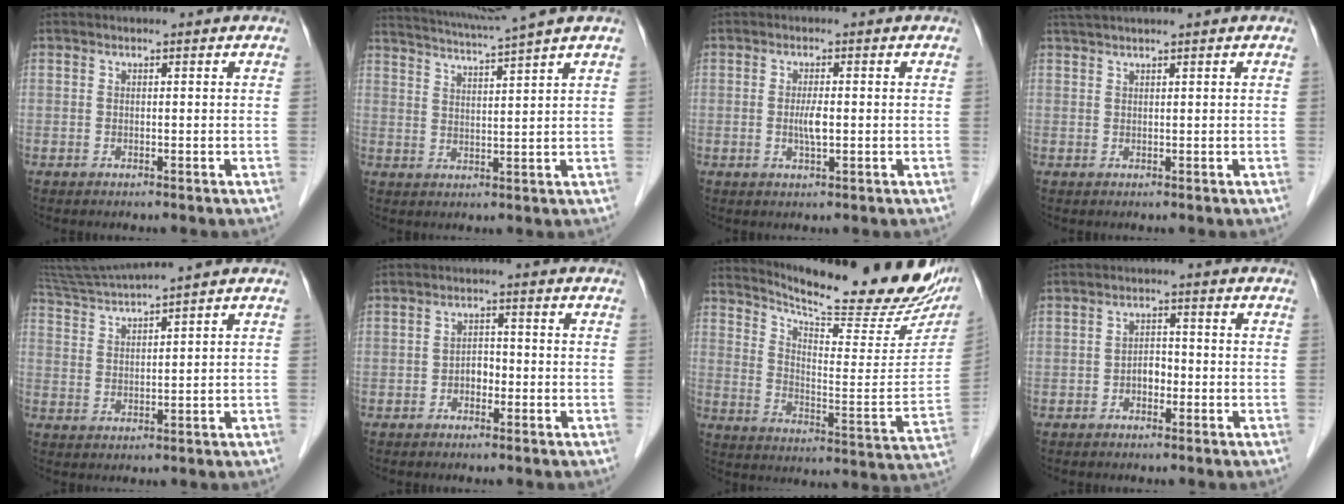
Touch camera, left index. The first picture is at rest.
{"total": 9.8, "force": [8.6, -2.5, 4.0], "torque": [-0.076, -0.004, 0.134]}
{"total": 2.4, "force": [-0.2, 0.4, 2.4], "torque": [-0.049, -0.002, -0.002]}
{"total": 4.1, "force": [3.5, -0.4, 2.1], "torque": [-0.033, 0.033, 0.066]}
{"total": 7.6, "force": [6.9, -1.9, 2.7], "torque": [-0.057, 0.010, 0.134]}
{"total": 2.1, "force": [-0.9, 1.3, 1.4], "torque": [-0.017, 0.007, -0.016]}
{"total": 22.6, "force": [20.4, 3.1, 9.3], "torque": [-0.146, -0.069, 0.270]}
{"total": 2.3, "force": [-1.0, 1.4, 1.6], "torque": [-0.022, 0.008, -0.017]}